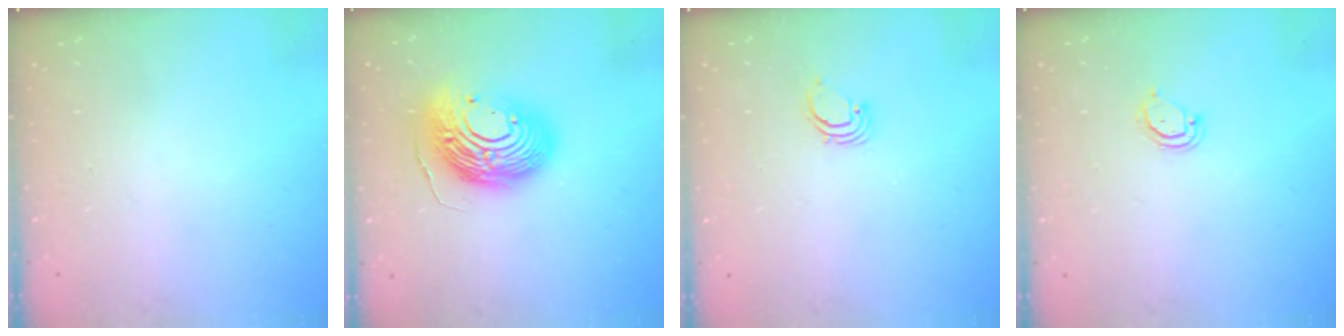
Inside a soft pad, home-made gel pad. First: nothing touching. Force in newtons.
{"total": 17.4, "press": 17.3, "slide": 1.8}
{"total": 1.7, "press": 1.7, "slide": 0.1}
{"total": 3.4, "press": 3.4, "slide": 0.6}